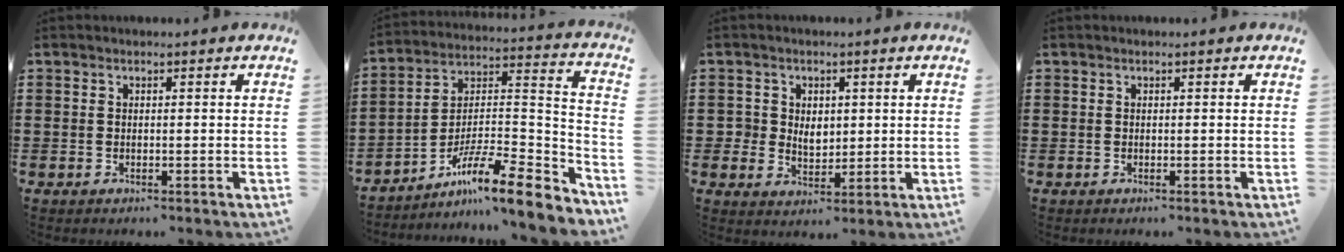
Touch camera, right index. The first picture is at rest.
{"total": 11.4, "force": [-8.5, 1.3, 7.5], "torque": [-0.121, 0.007, -0.161]}
{"total": 3.6, "force": [0.7, 3.3, 1.5], "torque": [-0.034, 0.008, 0.008]}
{"total": 0.0}